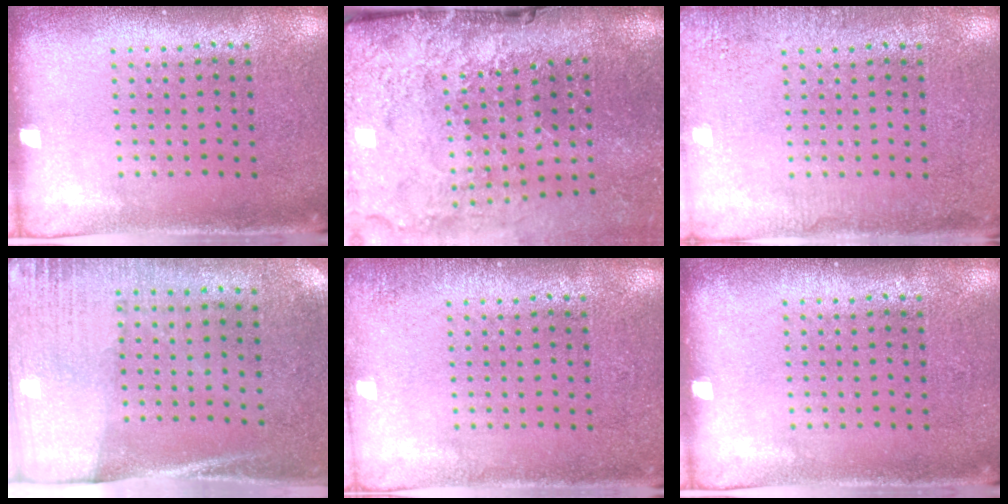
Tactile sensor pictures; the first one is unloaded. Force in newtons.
{"total": 4.8, "press": 3.7, "slide": 3.0}
{"total": 2.8, "press": 2.8, "slide": 0.3}
{"total": 2.7, "press": 2.4, "slide": 1.4}
{"total": 1.2, "press": 1.1, "slide": 0.2}
{"total": 0.0}